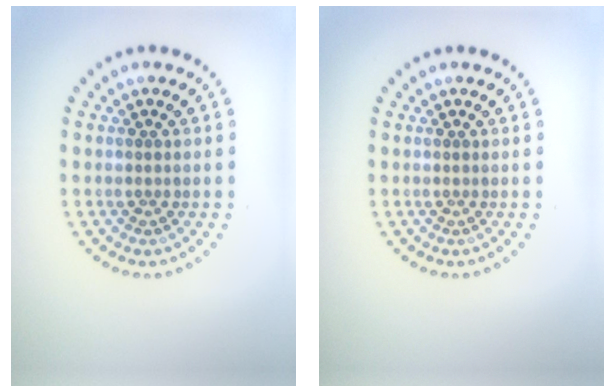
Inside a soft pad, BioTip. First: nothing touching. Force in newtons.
{"total": 0.0}